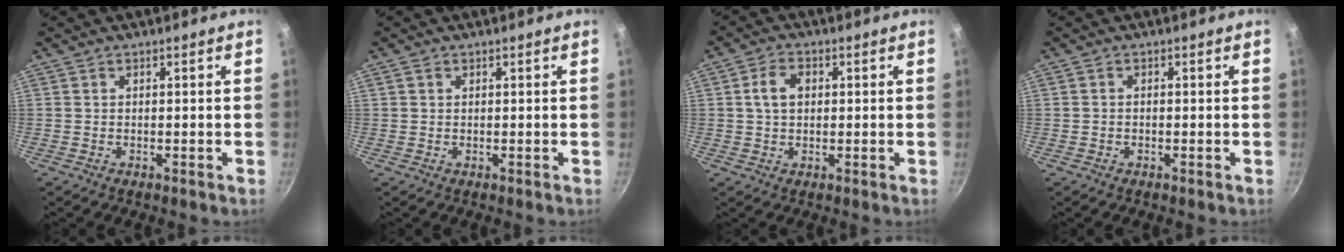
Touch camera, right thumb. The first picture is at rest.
{"total": 0.8, "force": [0.3, 0.7, 0.3], "torque": [-0.005, 0.002, 0.005]}
{"total": 5.1, "force": [0.8, 3.7, 3.5], "torque": [-0.049, 0.009, 0.011]}
{"total": 0.6, "force": [-0.2, 0.4, 0.3], "torque": [-0.008, 0.004, -0.004]}